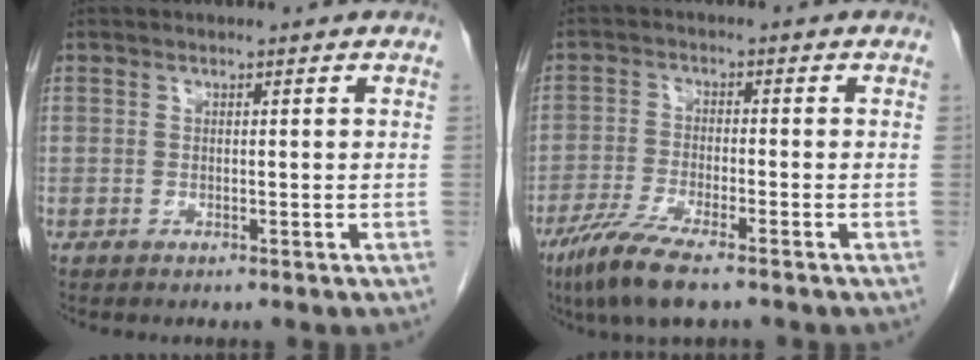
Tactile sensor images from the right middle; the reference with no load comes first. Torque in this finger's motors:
{"motor_torque": [1.32, -0.82, 0.15, 0.11]}